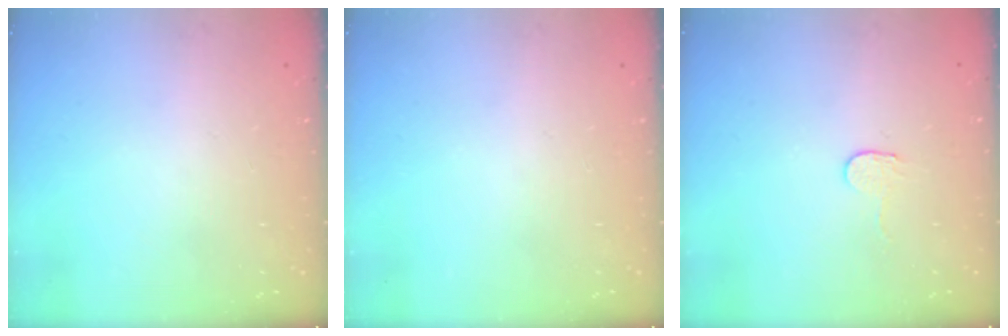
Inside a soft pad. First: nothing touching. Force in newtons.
{"total": 0.0}
{"total": 2.7, "press": 2.7, "slide": 0.2}